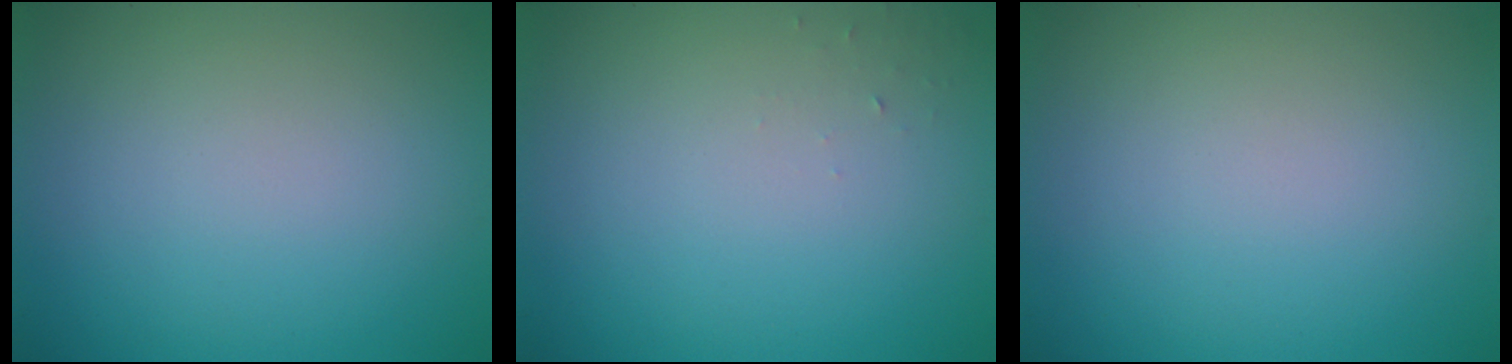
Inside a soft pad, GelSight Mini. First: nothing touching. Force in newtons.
{"total": 0.6, "press": 0.6, "slide": 0.1}
{"total": 0.0}